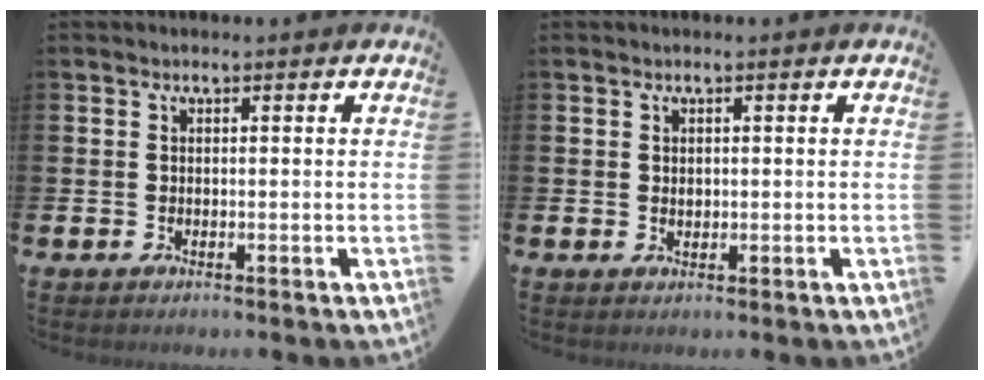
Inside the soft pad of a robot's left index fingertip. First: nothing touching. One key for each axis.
{"total": 0.8, "fx": 0.4, "fy": 0.6, "fz": 0.4, "tx": 0.001, "ty": 0.000, "tz": 0.003}